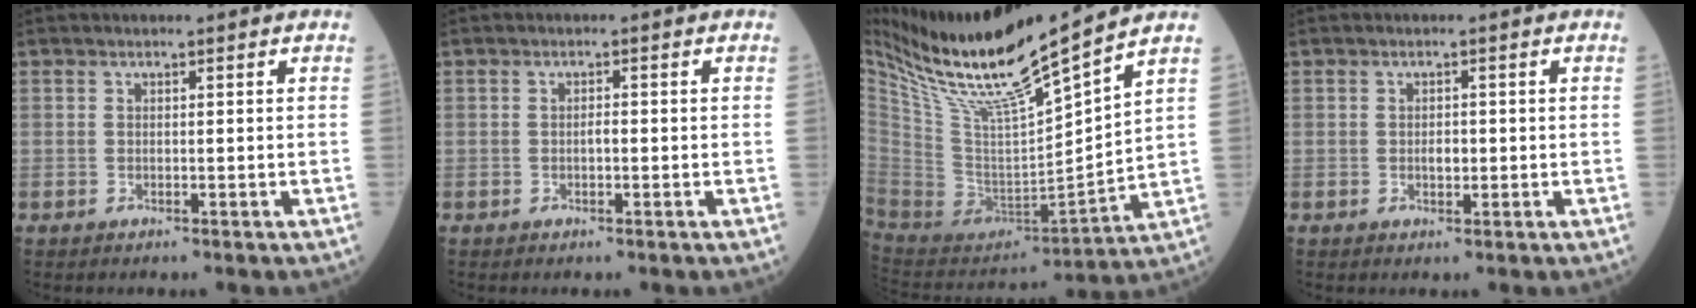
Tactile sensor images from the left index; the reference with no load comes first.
{"total": 1.0, "force": [-0.2, 0.3, 0.9], "torque": [-0.015, 0.002, -0.004]}
{"total": 19.0, "force": [14.8, -0.2, 12.0], "torque": [-0.219, -0.008, 0.283]}
{"total": 1.5, "force": [-0.2, 0.8, 1.2], "torque": [-0.021, 0.001, -0.001]}